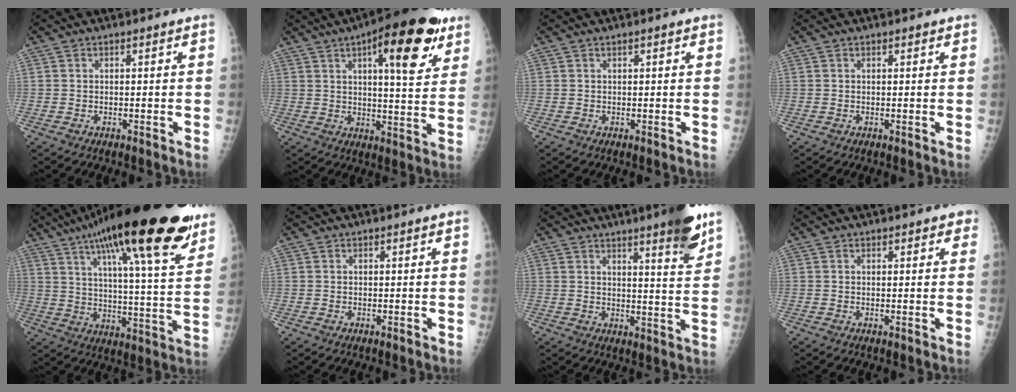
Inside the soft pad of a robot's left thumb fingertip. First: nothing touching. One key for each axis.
{"total": 18.3, "fx": 8.8, "fy": 5.7, "fz": 14.9, "tx": -0.178, "ty": -0.027, "tz": 0.117}
{"total": 0.9, "fx": 0.5, "fy": 0.2, "fz": 0.7, "tx": -0.011, "ty": 0.001, "tz": 0.007}
{"total": 0.6, "fx": 0.5, "fy": 0.2, "fz": 0.3, "tx": -0.004, "ty": -0.001, "tz": 0.005}
{"total": 28.6, "fx": 18.4, "fy": 5.7, "fz": 21.1, "tx": -0.315, "ty": -0.047, "tz": 0.279}
{"total": 0.0}
{"total": 9.8, "fx": 6.4, "fy": 0.9, "fz": 7.4, "tx": -0.086, "ty": -0.038, "tz": 0.084}
{"total": 1.6, "fx": 1.1, "fy": 0.9, "fz": 0.8, "tx": 0.008, "ty": -0.002, "tz": 0.008}